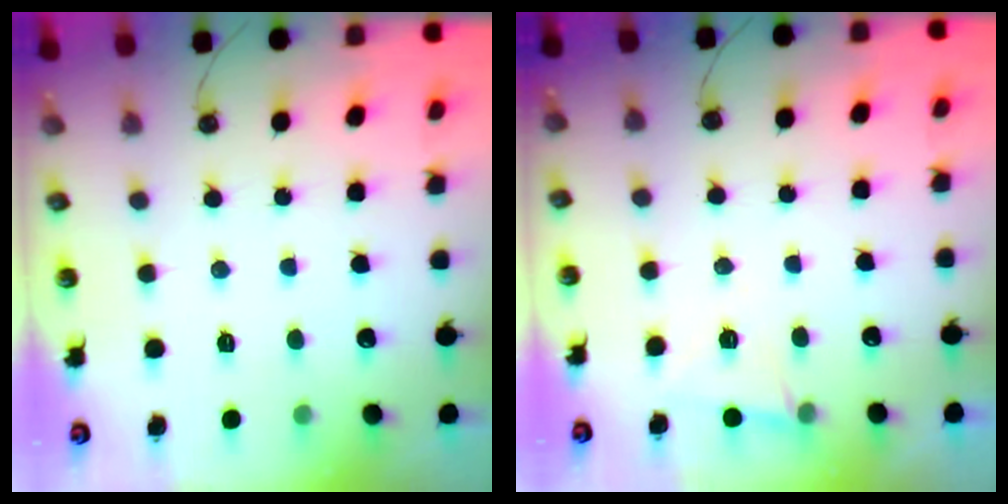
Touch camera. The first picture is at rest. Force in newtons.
{"total": 5.0, "press": 4.5, "slide": 2.1}